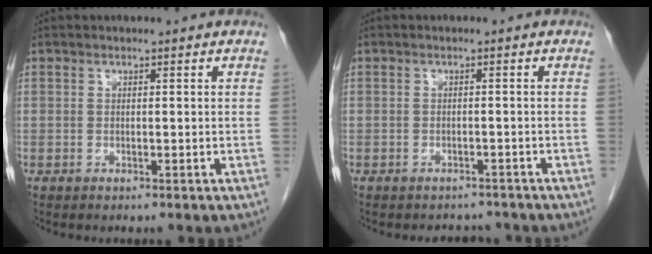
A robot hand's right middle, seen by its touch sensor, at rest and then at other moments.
{"total": 3.7, "force": [-3.4, 1.5, 0.1], "torque": [-0.005, 0.001, -0.043]}